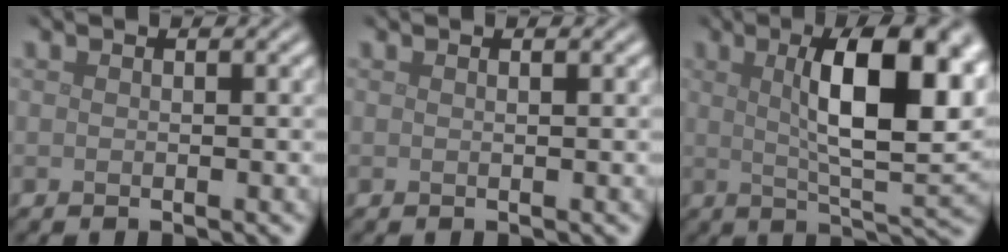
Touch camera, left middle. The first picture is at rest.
{"total": 0.5, "force": [0.2, 0.2, 0.4], "torque": [0.001, 0.002, 0.001]}
{"total": 11.8, "force": [2.6, 3.9, 10.8], "torque": [-0.149, 0.003, 0.042]}